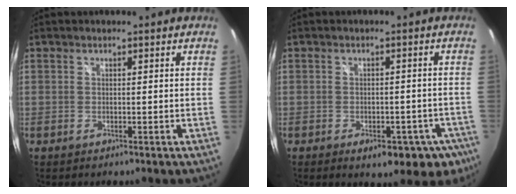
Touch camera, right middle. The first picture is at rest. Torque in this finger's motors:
{"motor_torque": [0.72, -0.62, 0.09, 0.06]}